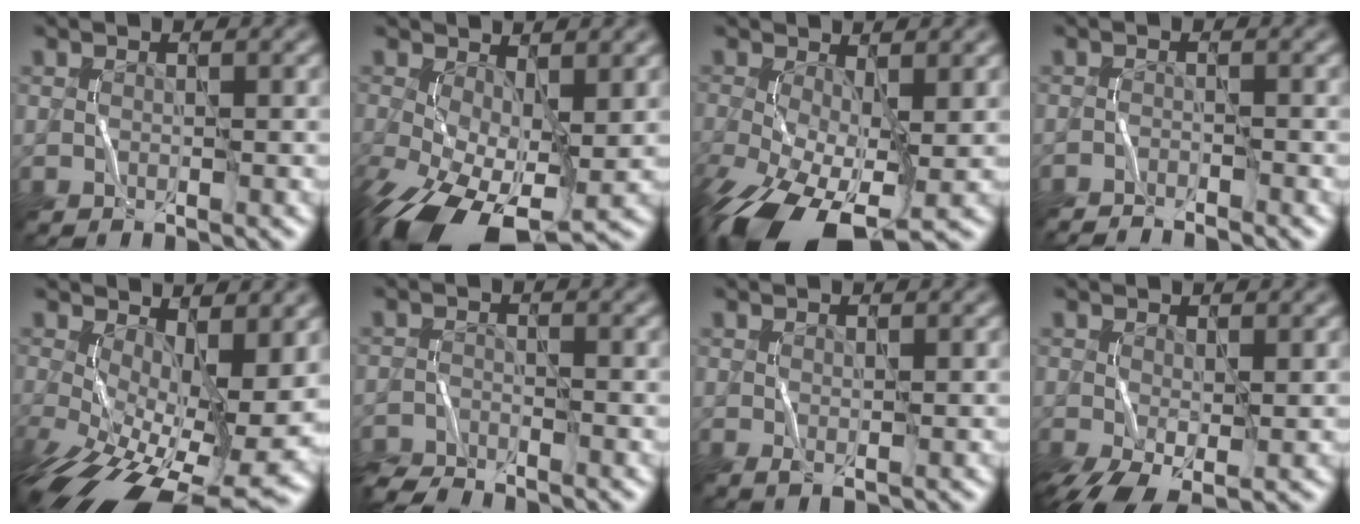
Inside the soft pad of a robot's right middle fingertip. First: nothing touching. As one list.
[{"total": 10.7, "force": [-3.3, 5.8, 8.4], "torque": [-0.177, -0.039, -0.042]}, {"total": 11.7, "force": [-4.5, 5.7, 9.2], "torque": [-0.203, -0.051, -0.068]}, {"total": 3.1, "force": [-3.0, 0.3, 0.8], "torque": [-0.015, -0.006, -0.052]}, {"total": 14.6, "force": [-3.2, 6.7, 12.6], "torque": [-0.219, -0.051, -0.033]}, {"total": 3.1, "force": [-3.0, 0.2, 0.6], "torque": [-0.020, -0.007, -0.066]}, {"total": 0.7, "force": [0.0, 0.2, 0.7], "torque": [-0.013, -0.003, 0.000]}, {"total": 5.0, "force": [-1.8, 2.5, 3.9], "torque": [-0.095, -0.019, -0.028]}]